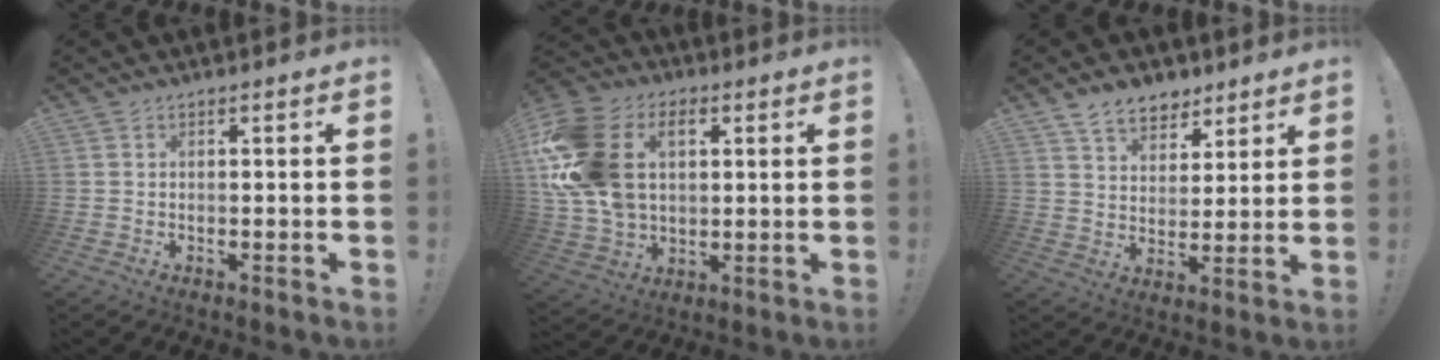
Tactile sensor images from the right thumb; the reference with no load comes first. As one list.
[{"total": 21.1, "force": [5.6, 14.8, 13.9], "torque": [-0.264, -0.017, 0.102]}, {"total": 9.5, "force": [6.9, 5.8, 3.0], "torque": [-0.048, -0.043, 0.133]}]